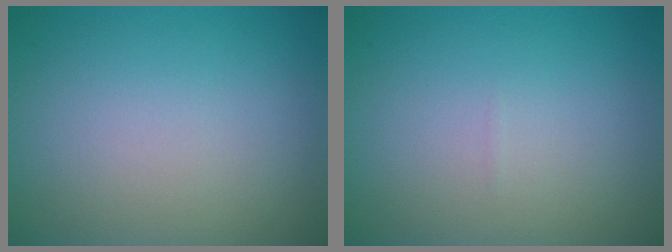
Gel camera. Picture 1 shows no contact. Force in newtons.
{"total": 0.0}